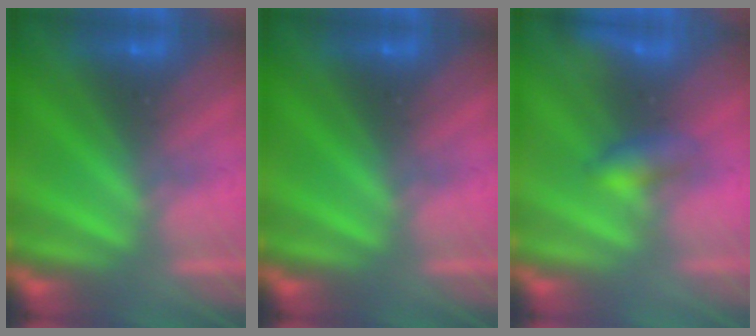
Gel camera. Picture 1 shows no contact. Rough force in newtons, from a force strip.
{"total": 0.0}
{"total": 2.1}